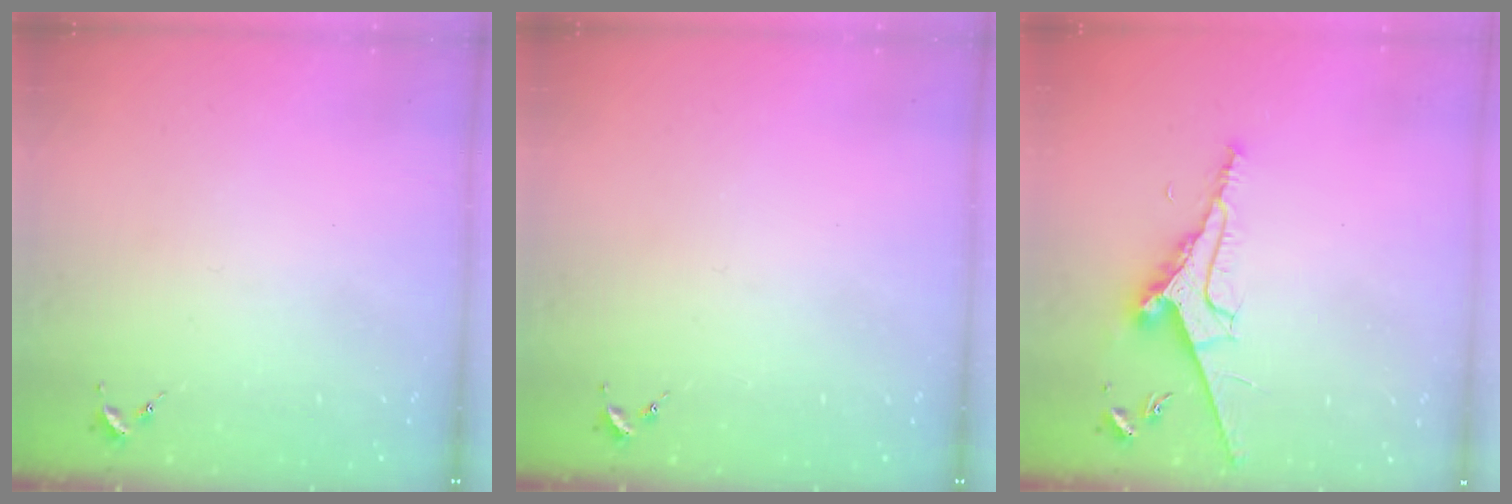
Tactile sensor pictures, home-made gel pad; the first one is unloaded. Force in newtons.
{"total": 0.0}
{"total": 9.4, "press": 9.3, "slide": 1.2}